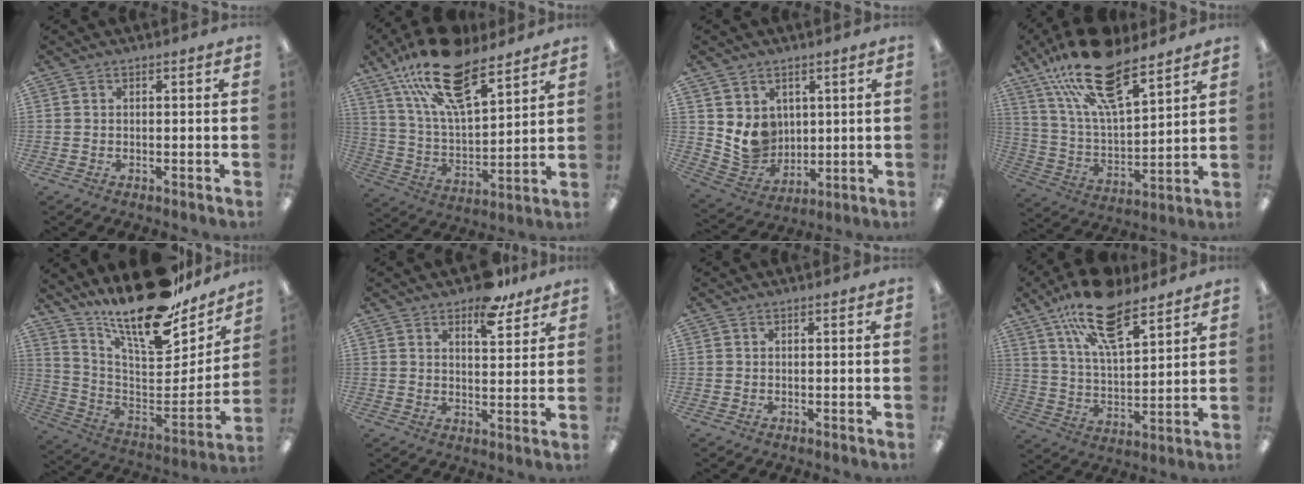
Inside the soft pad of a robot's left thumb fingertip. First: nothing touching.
{"total": 21.5, "force": [14.5, 8.7, 13.3], "torque": [-0.236, -0.068, 0.254]}
{"total": 8.7, "force": [3.1, 7.8, 2.4], "torque": [-0.037, -0.023, 0.067]}
{"total": 22.0, "force": [15.2, 8.3, 13.6], "torque": [-0.242, -0.076, 0.266]}
{"total": 20.3, "force": [16.4, 6.1, 10.3], "torque": [-0.162, -0.130, 0.277]}
{"total": 8.7, "force": [6.7, 3.6, 4.2], "torque": [-0.044, -0.039, 0.113]}
{"total": 0.0}
{"total": 17.4, "force": [11.8, 6.8, 10.9], "torque": [-0.192, -0.049, 0.203]}